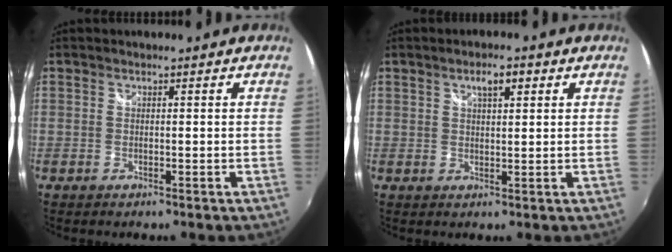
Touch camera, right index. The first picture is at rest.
{"total": 3.6, "force": [1.8, 1.3, 2.9], "torque": [-0.046, 0.009, 0.030]}